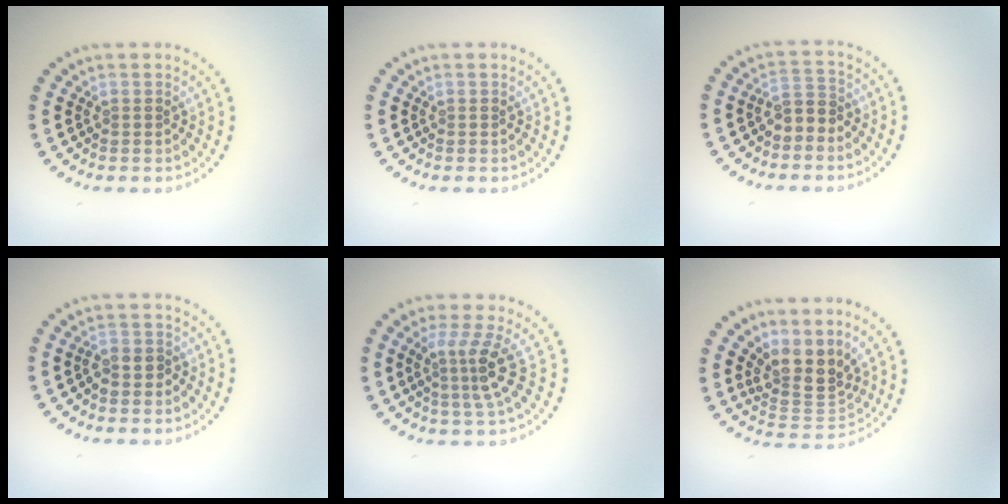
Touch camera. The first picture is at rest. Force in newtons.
{"total": 0.0}
{"total": 2.0, "press": 1.7, "slide": 1.0}
{"total": 1.9, "press": 1.7, "slide": 0.8}
{"total": 3.3, "press": 2.3, "slide": 2.3}
{"total": 3.9, "press": 2.9, "slide": 2.6}